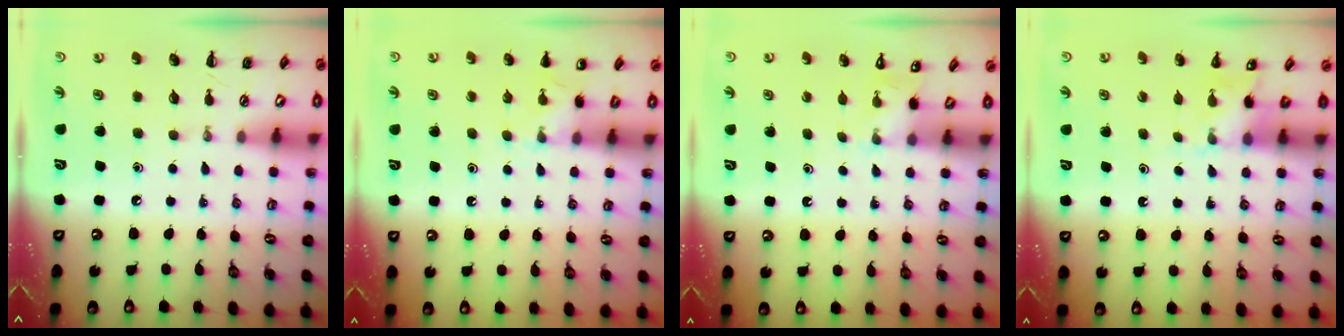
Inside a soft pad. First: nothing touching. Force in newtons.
{"total": 5.3, "press": 5.0, "slide": 1.5}
{"total": 2.2, "press": 2.1, "slide": 0.7}
{"total": 3.7, "press": 3.6, "slide": 1.1}